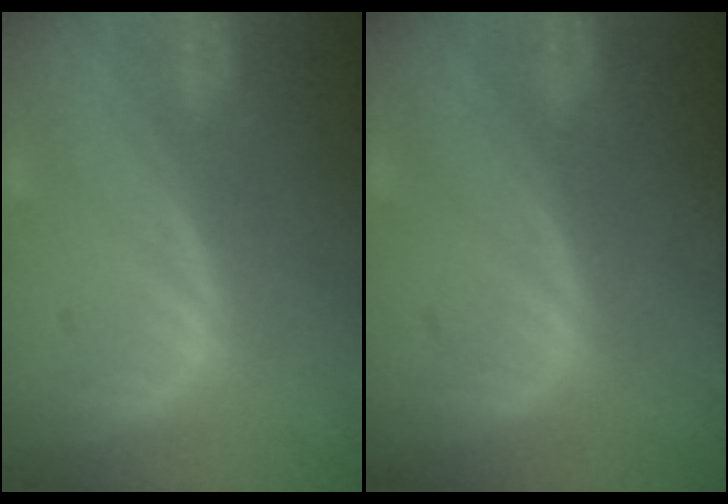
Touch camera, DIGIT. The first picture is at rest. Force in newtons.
{"total": 0.0}